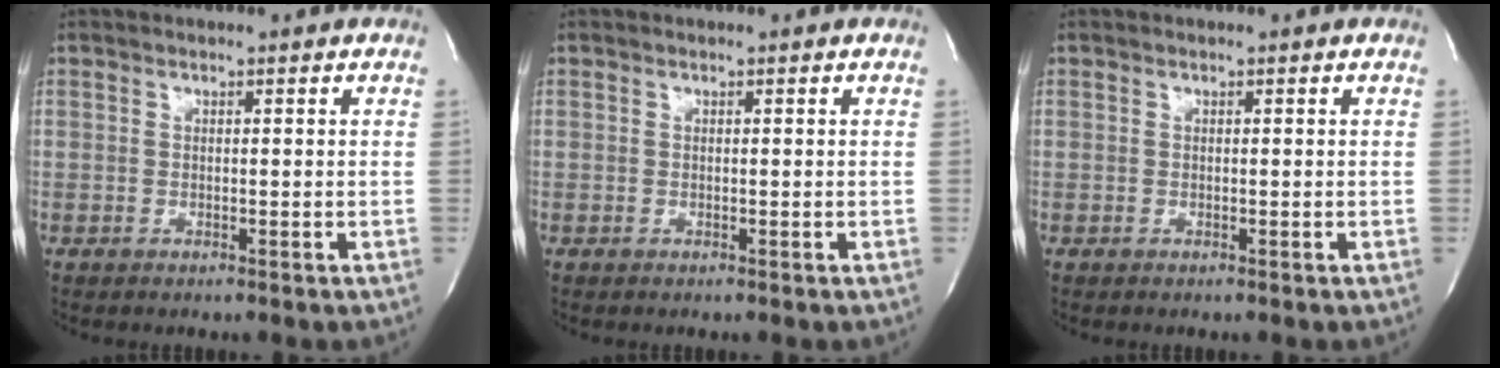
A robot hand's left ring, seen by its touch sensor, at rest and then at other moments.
{"total": 0.0}
{"total": 0.0}